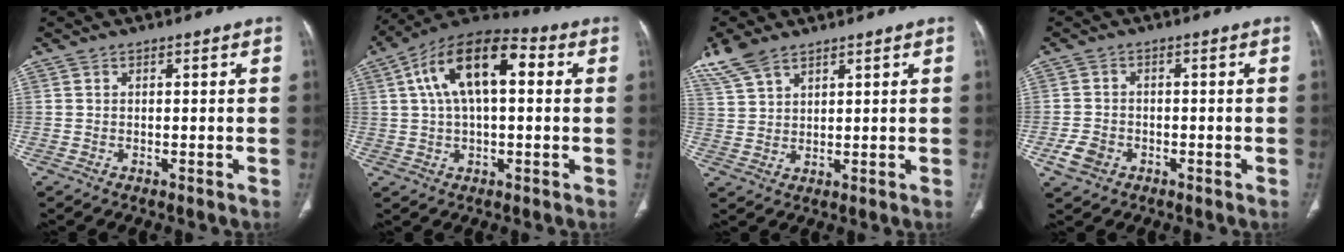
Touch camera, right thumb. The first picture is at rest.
{"total": 15.9, "force": [3.6, 7.8, 13.4], "torque": [-0.227, 0.032, 0.053]}
{"total": 6.7, "force": [5.1, 2.8, 3.3], "torque": [-0.071, -0.005, 0.113]}
{"total": 4.0, "force": [-1.8, 3.1, 1.8], "torque": [-0.035, 0.008, -0.028]}